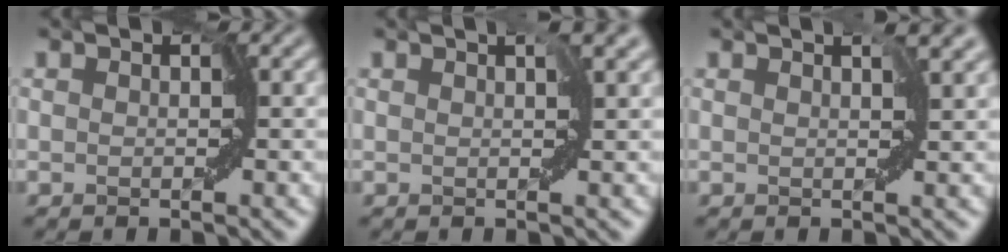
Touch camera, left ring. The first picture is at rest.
{"total": 2.0, "force": [1.0, 0.5, 1.7], "torque": [-0.026, 0.006, 0.017]}
{"total": 2.7, "force": [1.3, 1.0, 2.1], "torque": [-0.027, 0.006, 0.020]}